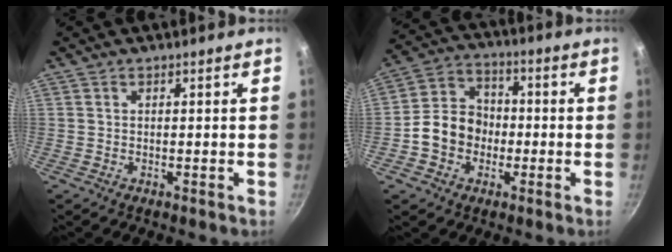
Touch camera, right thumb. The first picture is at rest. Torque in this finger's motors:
{"motor_torque": [0.94, 1.35, 0.68, -1.03, 0.02]}